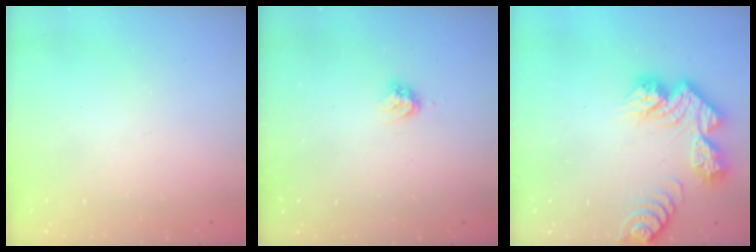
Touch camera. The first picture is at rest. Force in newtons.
{"total": 3.3, "press": 3.3, "slide": 0.4}
{"total": 13.0, "press": 13.0, "slide": 1.1}